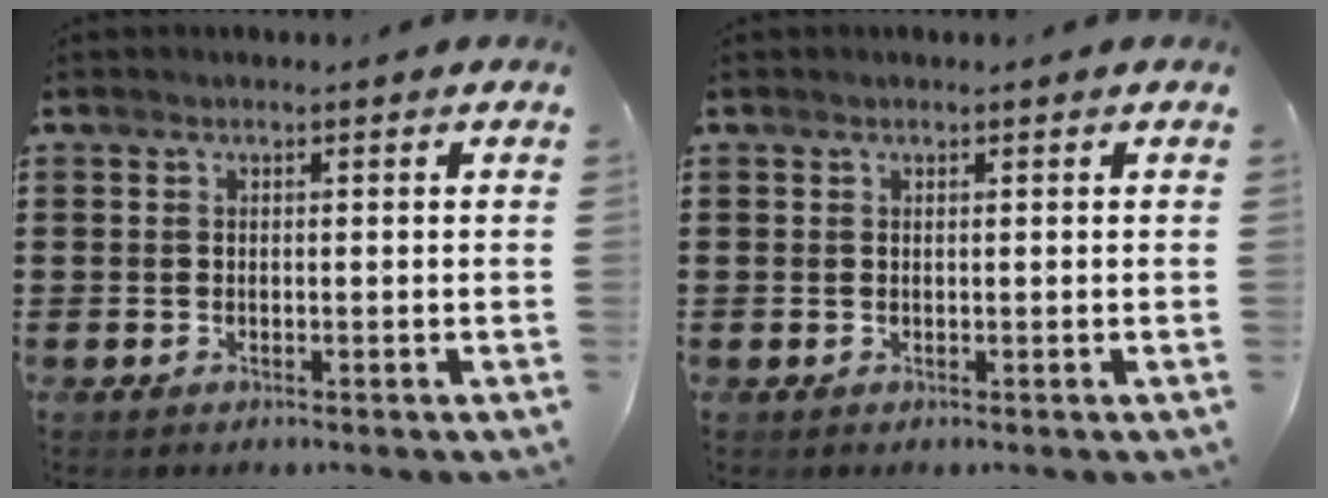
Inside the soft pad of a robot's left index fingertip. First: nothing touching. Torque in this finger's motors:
{"motor_torque": [-0.33, 0.40, -0.11, -0.03]}